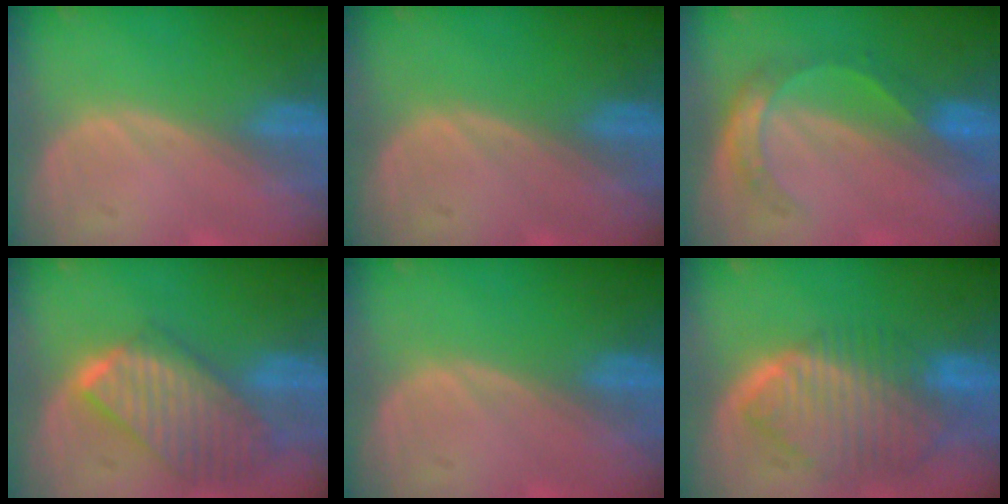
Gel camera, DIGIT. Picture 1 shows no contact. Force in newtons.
{"total": 0.0}
{"total": 5.5, "press": 4.8, "slide": 2.6}
{"total": 9.7, "press": 8.5, "slide": 4.8}
{"total": 0.0}
{"total": 10.0, "press": 8.5, "slide": 5.2}